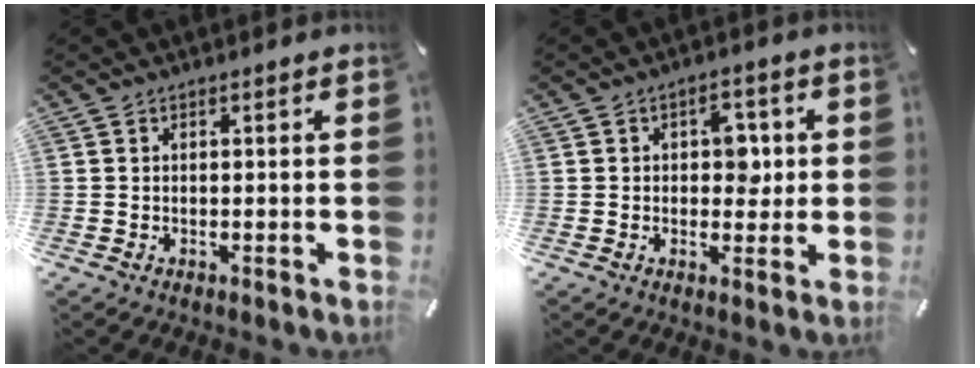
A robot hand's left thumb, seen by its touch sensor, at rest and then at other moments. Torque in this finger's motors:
{"motor_torque": [1.11, 1.34, 0.59, -0.82, 0.03]}